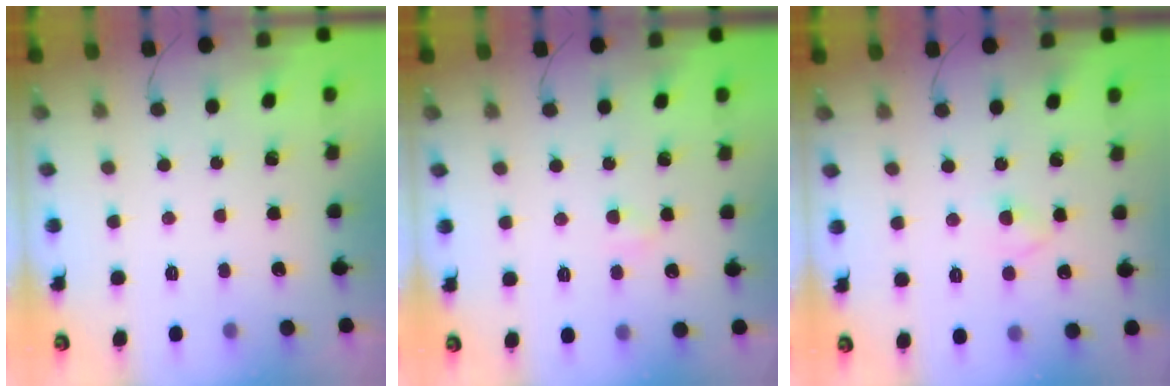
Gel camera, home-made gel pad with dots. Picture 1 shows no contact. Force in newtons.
{"total": 2.7, "press": 2.6, "slide": 0.9}
{"total": 2.3, "press": 2.1, "slide": 1.0}